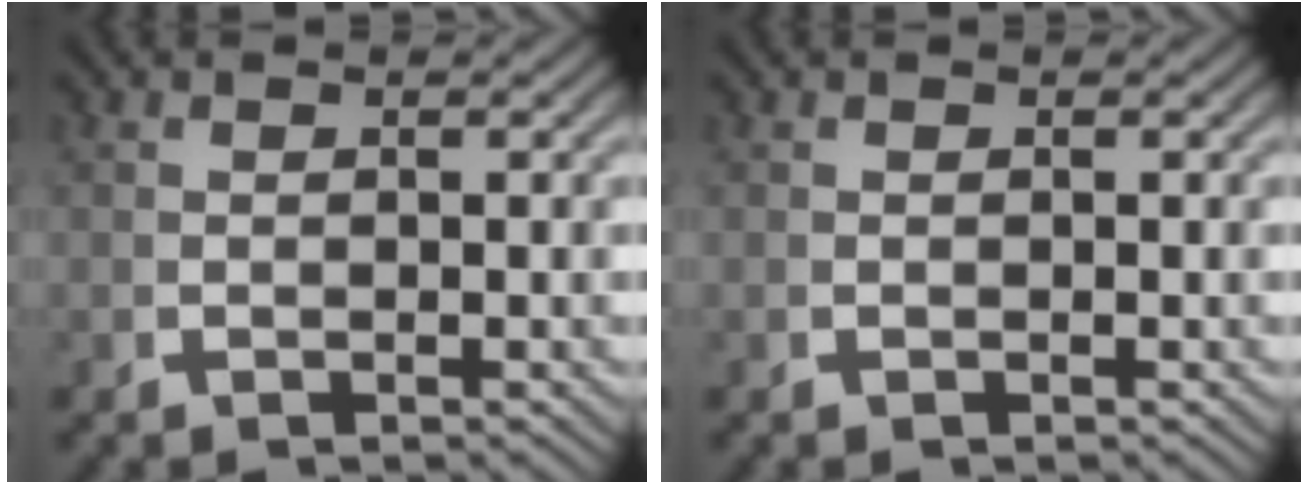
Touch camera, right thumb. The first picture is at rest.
{"total": 0.0}